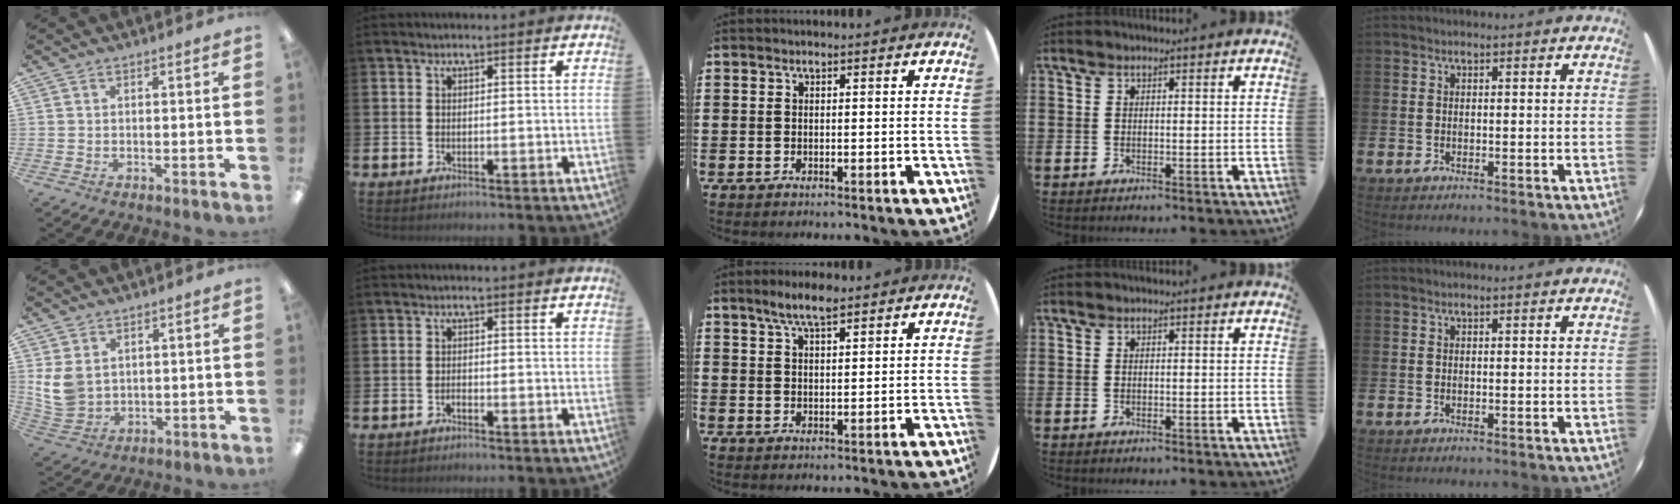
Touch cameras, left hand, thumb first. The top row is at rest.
{"thumb": {"total": 7.1, "force": [2.7, 5.5, 3.6], "torque": [-0.095, -0.002, 0.055]}, "index": {"total": 0.7, "force": [-0.6, 0.2, 0.3], "torque": [-0.013, -0.001, -0.011]}, "middle": {"total": 4.6, "force": [3.5, 1.2, 2.8], "torque": [-0.053, -0.002, 0.061]}}